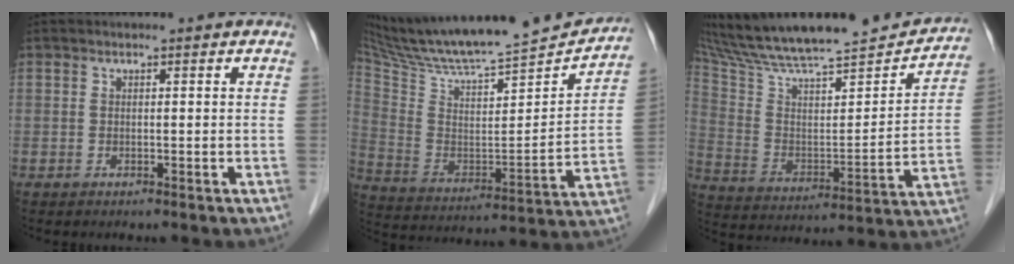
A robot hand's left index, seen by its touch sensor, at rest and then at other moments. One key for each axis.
{"total": 25.9, "fx": 24.2, "fy": 2.6, "fz": 8.9, "tx": -0.159, "ty": -0.039, "tz": 0.374}
{"total": 26.9, "fx": 24.7, "fy": 3.3, "fz": 10.2, "tx": -0.172, "ty": -0.033, "tz": 0.366}